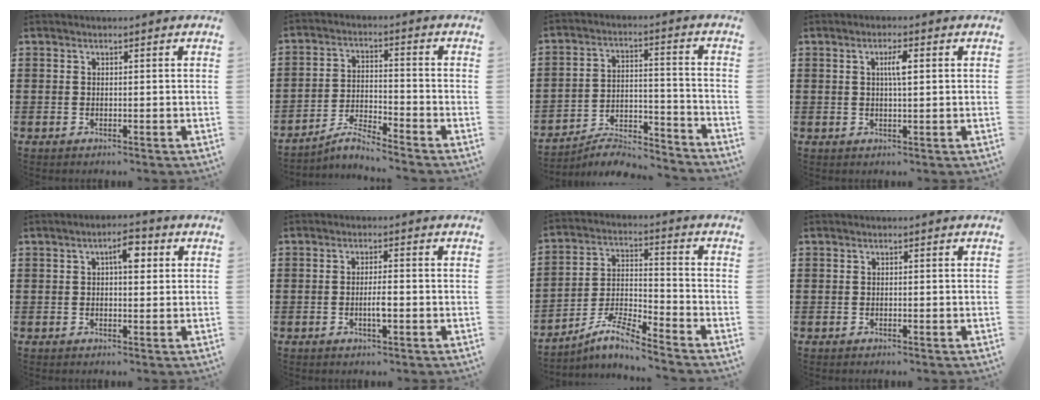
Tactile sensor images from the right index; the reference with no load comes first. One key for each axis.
{"total": 4.2, "fx": -4.1, "fy": 0.0, "fz": 1.0, "tx": -0.030, "ty": 0.001, "tz": -0.085}
{"total": 6.1, "fx": -5.9, "fy": 0.9, "fz": 1.4, "tx": -0.026, "ty": 0.007, "tz": -0.117}
{"total": 2.8, "fx": 0.6, "fy": 0.6, "fz": 2.7, "tx": -0.045, "ty": 0.002, "tz": 0.004}
{"total": 4.1, "fx": 1.2, "fy": 1.6, "fz": 3.6, "tx": -0.052, "ty": 0.000, "tz": 0.012}
{"total": 2.9, "fx": -0.8, "fy": 0.5, "fz": 2.8, "tx": -0.050, "ty": 0.001, "tz": -0.014}
{"total": 7.0, "fx": -6.1, "fy": 0.5, "fz": 3.6, "tx": -0.079, "ty": -0.006, "tz": -0.119}
{"total": 0.0}